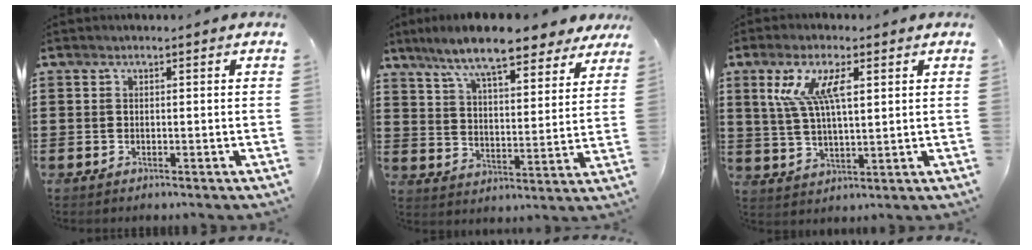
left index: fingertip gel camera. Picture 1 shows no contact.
{"total": 10.3, "force": [8.8, 1.1, 5.3], "torque": [-0.134, -0.034, 0.152]}
{"total": 8.1, "force": [3.0, 2.8, 6.9], "torque": [-0.153, 0.009, 0.049]}